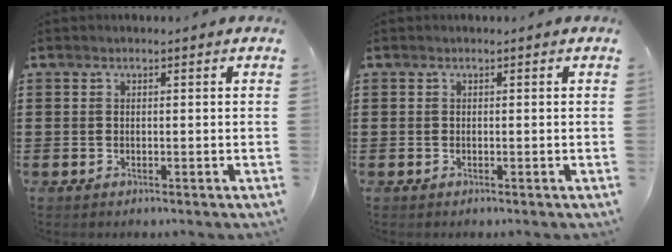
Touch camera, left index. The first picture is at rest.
{"total": 0.0}